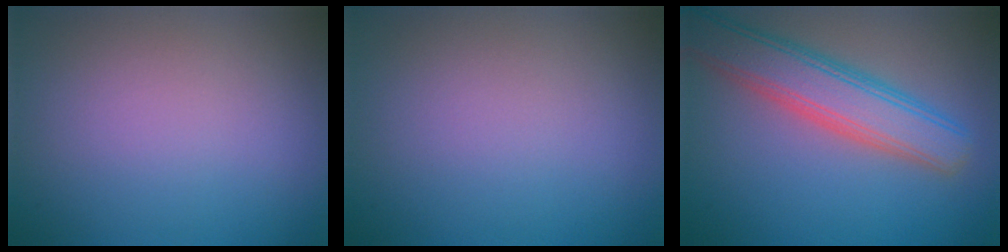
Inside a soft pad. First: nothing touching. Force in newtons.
{"total": 0.0}
{"total": 6.4, "press": 6.4, "slide": 0.3}